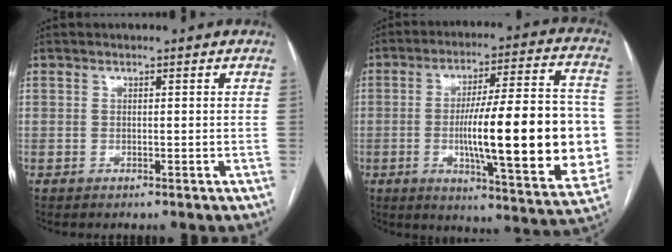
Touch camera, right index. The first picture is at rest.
{"total": 23.7, "force": [-2.7, 3.8, 23.2], "torque": [-0.299, 0.012, -0.031]}